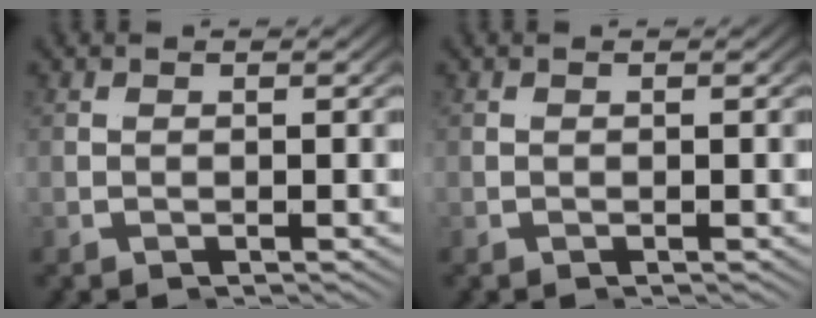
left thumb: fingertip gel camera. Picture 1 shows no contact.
{"total": 0.0}